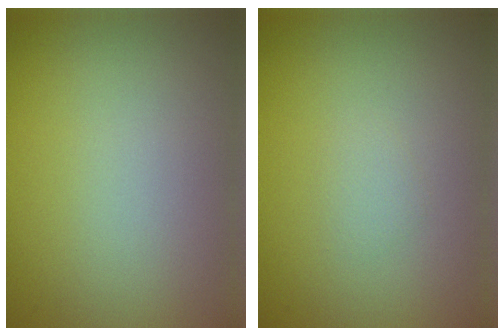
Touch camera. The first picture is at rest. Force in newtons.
{"total": 0.7, "press": 0.7, "slide": 0.1}